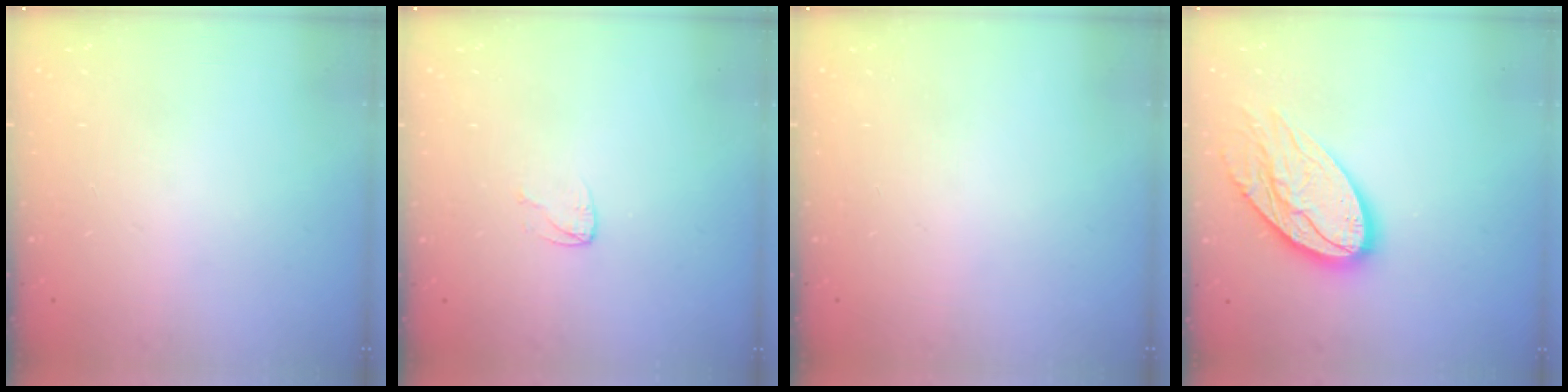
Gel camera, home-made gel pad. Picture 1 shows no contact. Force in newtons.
{"total": 3.2, "press": 3.2, "slide": 0.3}
{"total": 0.0}
{"total": 18.1, "press": 18.0, "slide": 1.7}